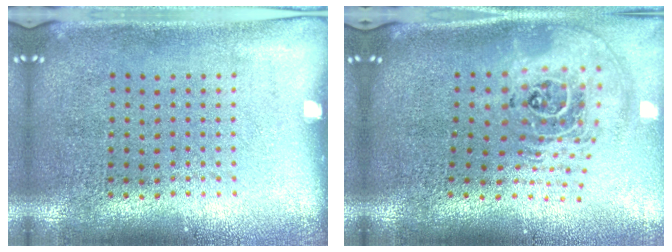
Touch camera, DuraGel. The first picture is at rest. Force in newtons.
{"total": 2.5, "press": 1.8, "slide": 1.6}